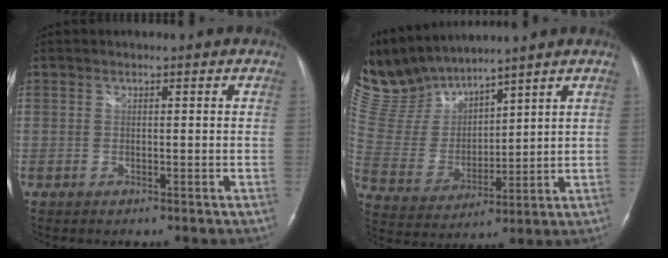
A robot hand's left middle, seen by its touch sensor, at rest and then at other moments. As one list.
[{"total": 11.5, "force": [11.2, 1.5, 2.0], "torque": [-0.070, 0.009, 0.248]}]